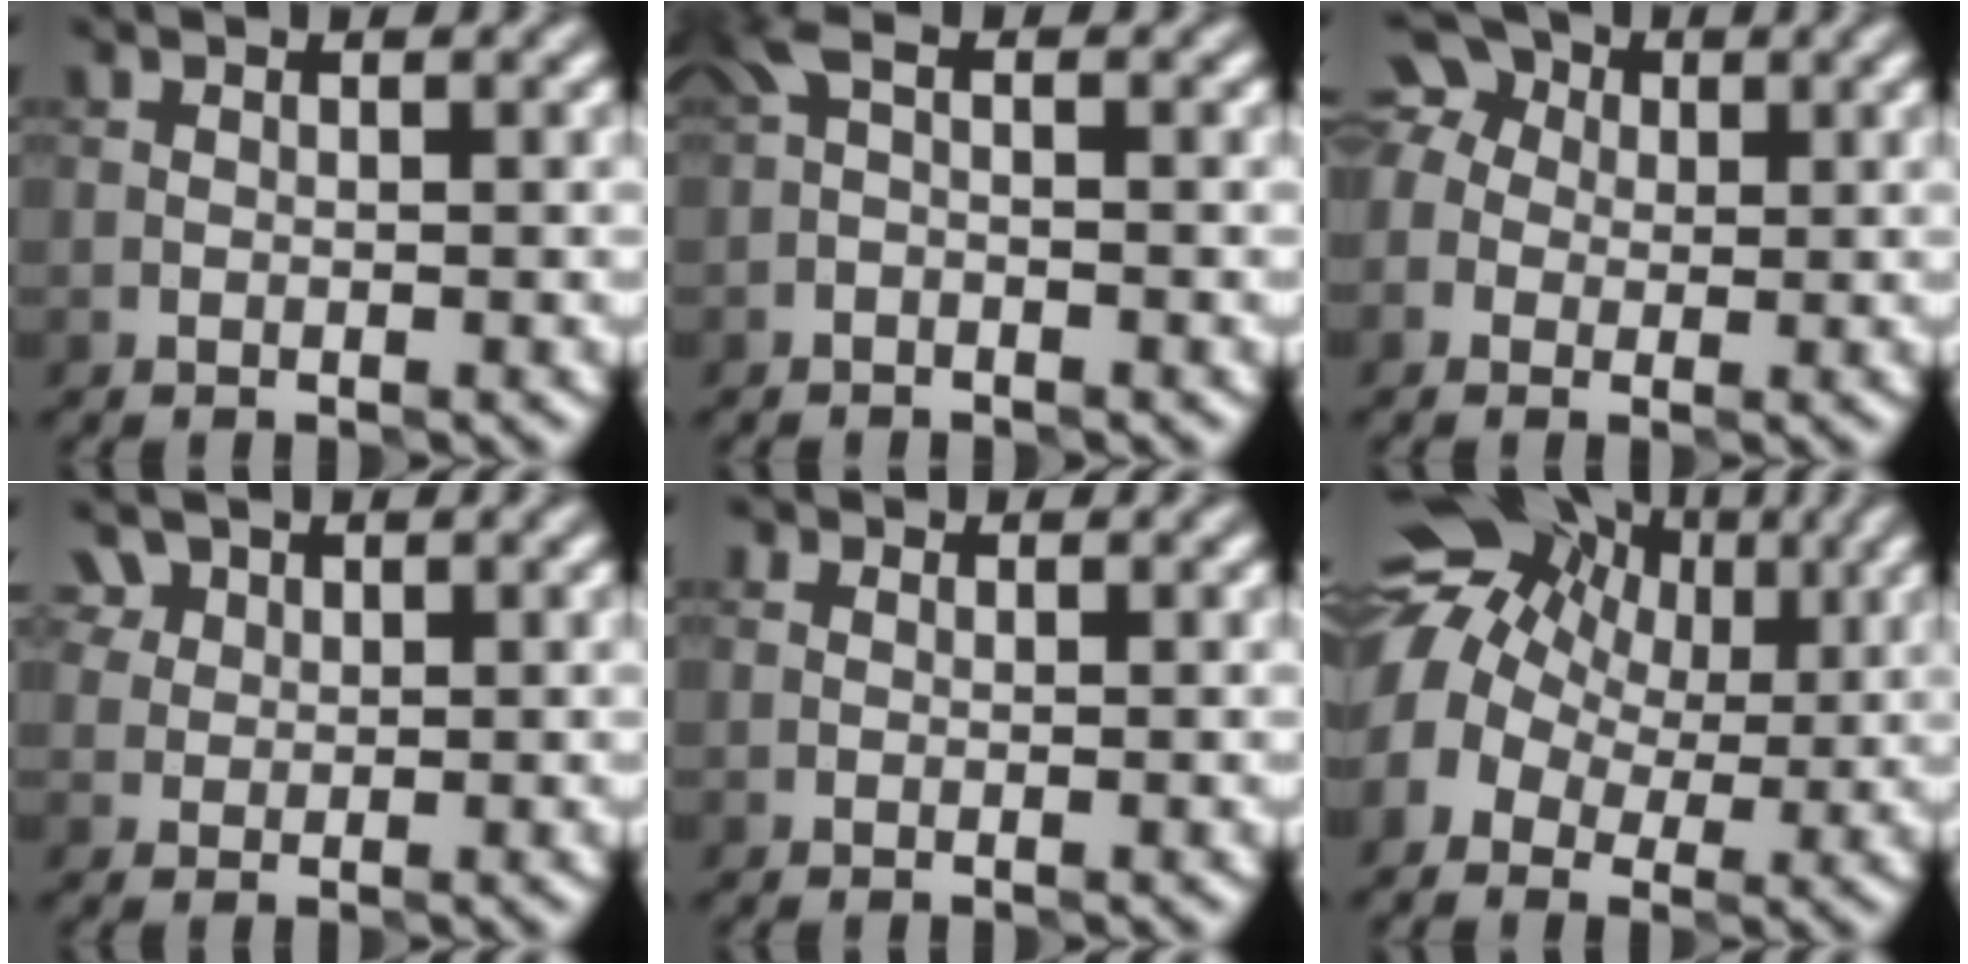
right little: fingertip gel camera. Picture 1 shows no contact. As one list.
[{"total": 1.5, "force": [-0.3, 0.4, 1.4], "torque": [-0.032, 0.002, -0.010]}, {"total": 6.3, "force": [1.7, 5.1, 3.2], "torque": [-0.047, 0.036, -0.009]}, {"total": 3.6, "force": [2.3, 2.5, 1.2], "torque": [-0.037, 0.011, 0.048]}, {"total": 0.8, "force": [0.4, 0.6, 0.4], "torque": [-0.003, -0.004, -0.008]}, {"total": 13.2, "force": [3.4, 9.9, 8.0], "torque": [-0.150, 0.041, 0.034]}]